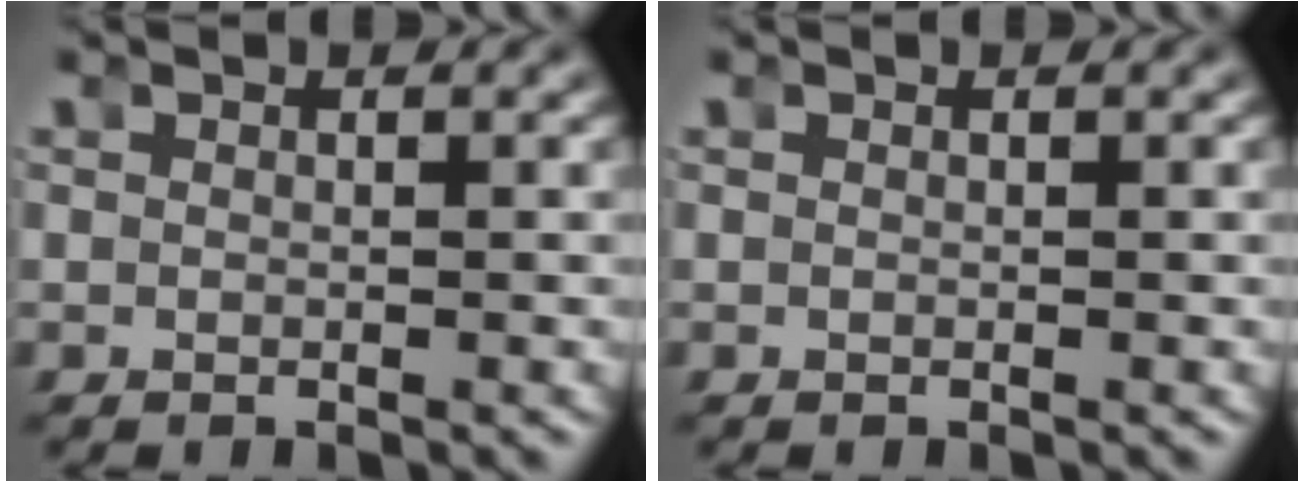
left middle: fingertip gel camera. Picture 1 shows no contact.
{"total": 0.0}